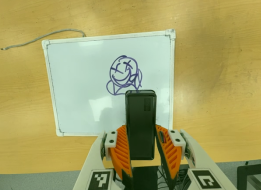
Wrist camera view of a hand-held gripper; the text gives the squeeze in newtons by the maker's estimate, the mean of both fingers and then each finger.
{"total": 4.1, "left": 2.9, "right": 5.3}